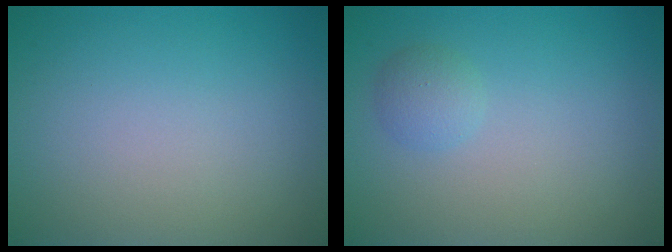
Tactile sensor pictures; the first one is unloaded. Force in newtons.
{"total": 1.4, "press": 1.4, "slide": 0.1}